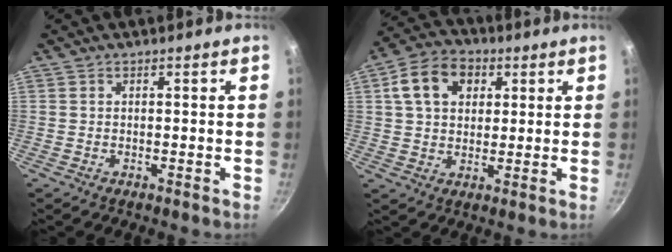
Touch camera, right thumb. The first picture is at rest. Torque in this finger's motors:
{"motor_torque": [0.18, 2.36, 1.33, 0.07, 0.24]}